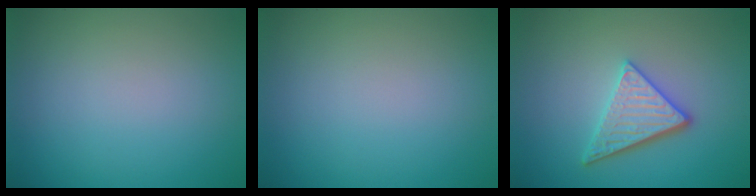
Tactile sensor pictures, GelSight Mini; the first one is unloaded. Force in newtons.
{"total": 0.0}
{"total": 3.7, "press": 3.2, "slide": 1.8}